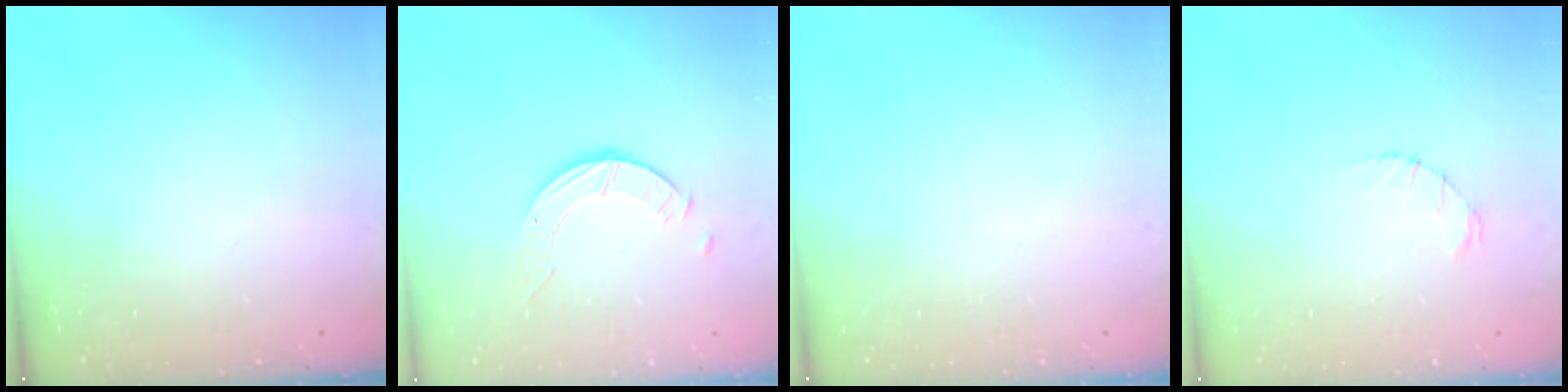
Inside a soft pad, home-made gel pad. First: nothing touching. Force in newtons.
{"total": 3.6, "press": 3.5, "slide": 0.4}
{"total": 0.0}
{"total": 1.2, "press": 1.1, "slide": 0.2}